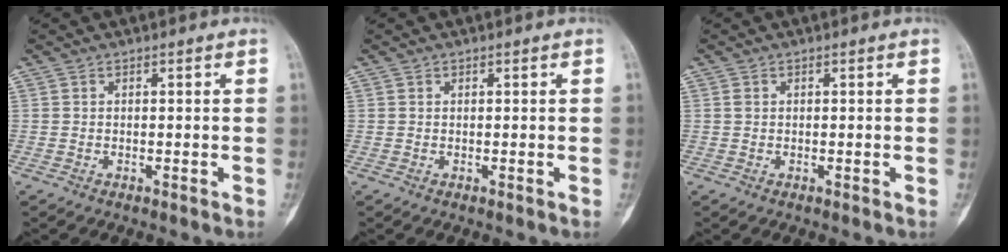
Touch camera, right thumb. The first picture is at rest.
{"total": 0.0}
{"total": 0.7, "force": [0.2, 0.6, 0.4], "torque": [-0.005, 0.003, 0.006]}